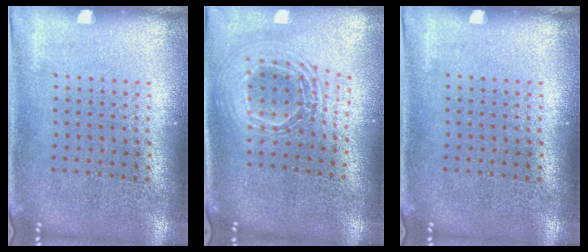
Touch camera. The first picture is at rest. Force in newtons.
{"total": 2.1, "press": 1.6, "slide": 1.4}
{"total": 0.0}